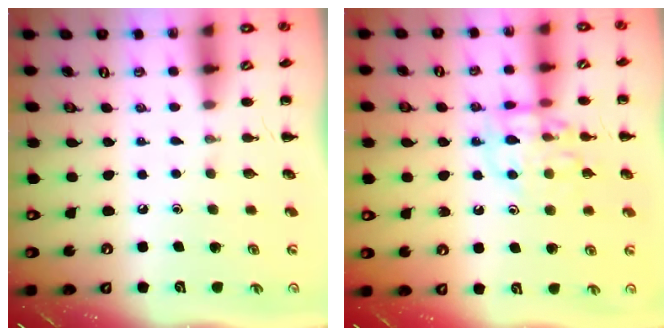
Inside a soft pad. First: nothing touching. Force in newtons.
{"total": 13.3, "press": 13.2, "slide": 1.0}